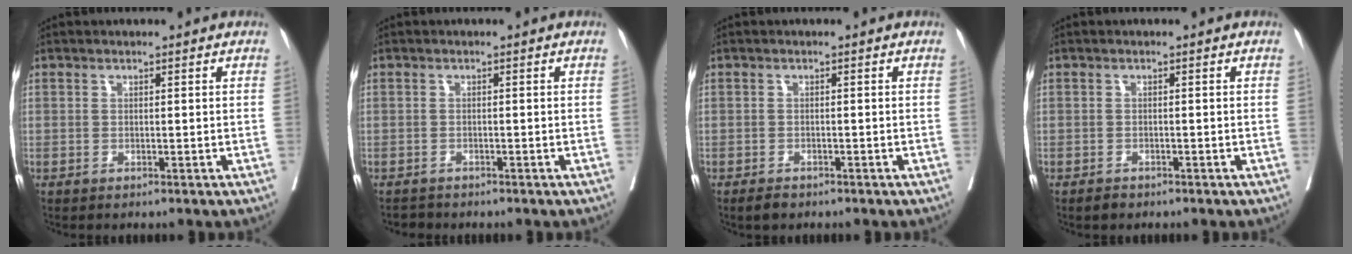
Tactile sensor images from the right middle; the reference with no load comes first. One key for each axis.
{"total": 1.4, "fx": -1.3, "fy": 0.4, "fz": -0.2, "tx": 0.001, "ty": -0.004, "tz": -0.023}
{"total": 1.8, "fx": -1.4, "fy": 0.8, "fz": 0.7, "tx": -0.015, "ty": -0.001, "tz": -0.018}
{"total": 1.2, "fx": -1.0, "fy": 0.6, "fz": 0.3, "tx": -0.008, "ty": 0.000, "tz": -0.014}